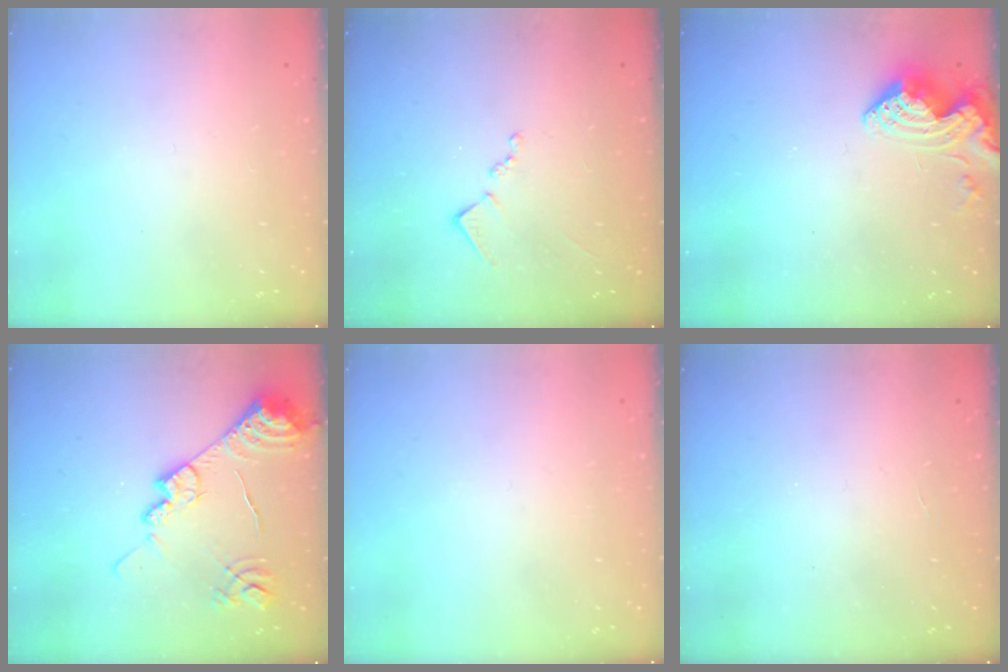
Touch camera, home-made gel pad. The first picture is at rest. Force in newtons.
{"total": 9.1, "press": 9.1, "slide": 0.4}
{"total": 10.1, "press": 10.0, "slide": 1.2}
{"total": 15.2, "press": 15.1, "slide": 1.3}
{"total": 0.0}
{"total": 2.1, "press": 2.1, "slide": 0.4}